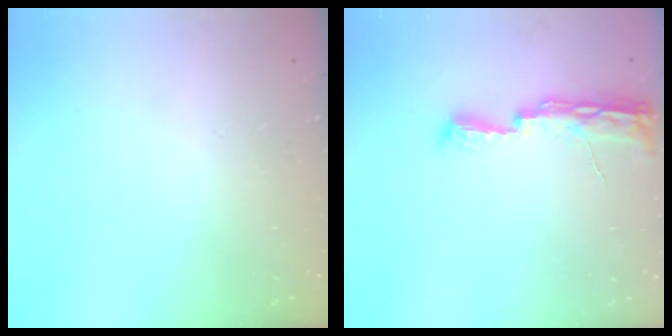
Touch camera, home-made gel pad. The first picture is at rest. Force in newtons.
{"total": 10.2, "press": 8.9, "slide": 5.1}